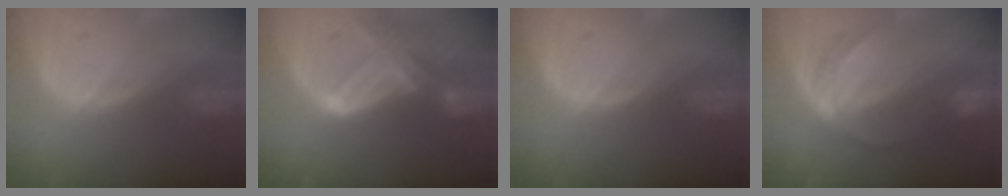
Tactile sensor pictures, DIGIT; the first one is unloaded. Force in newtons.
{"total": 7.1, "press": 6.6, "slide": 2.8}
{"total": 0.0}
{"total": 6.5, "press": 5.6, "slide": 3.3}